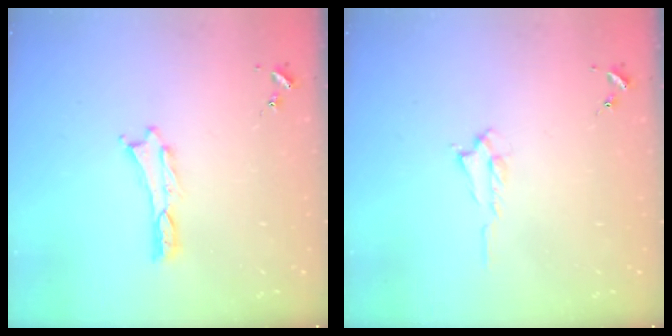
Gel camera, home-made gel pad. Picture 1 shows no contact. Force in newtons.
{"total": 0.7, "press": 0.6, "slide": 0.2}